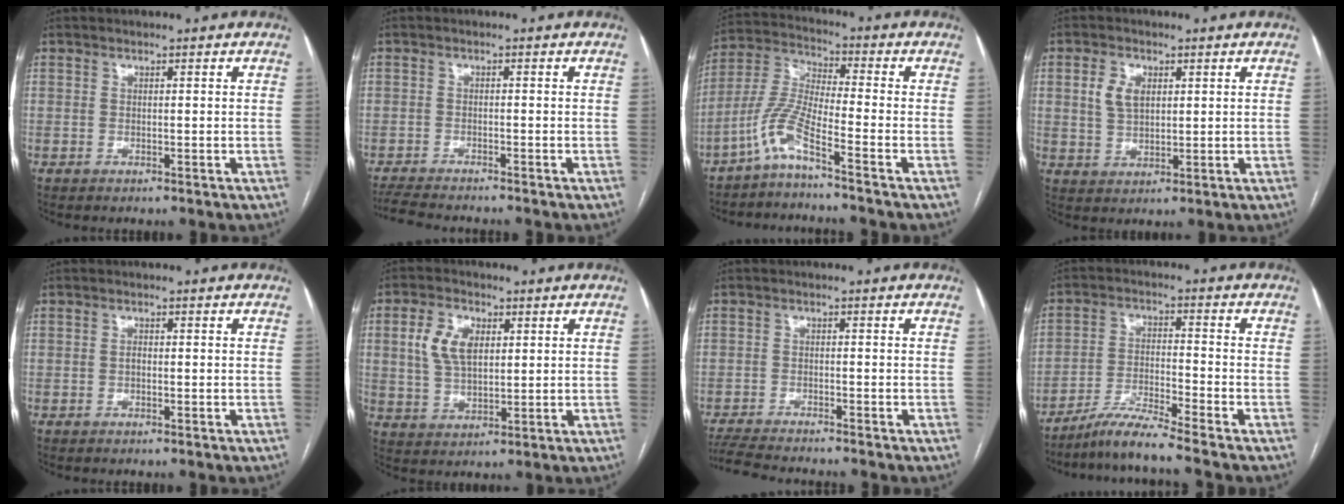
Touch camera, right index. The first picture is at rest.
{"total": 6.6, "force": [-6.2, 1.0, 2.2], "torque": [-0.033, -0.016, -0.102]}
{"total": 7.2, "force": [-4.9, -0.4, 5.2], "torque": [-0.128, -0.001, -0.108]}
{"total": 4.8, "force": [1.5, 3.0, 3.5], "torque": [-0.073, 0.008, 0.034]}
{"total": 0.6, "force": [-0.2, 0.3, 0.5], "torque": [-0.009, 0.002, -0.004]}
{"total": 7.5, "force": [2.1, 4.3, 5.8], "torque": [-0.127, 0.013, 0.046]}
{"total": 7.7, "force": [-7.2, 0.6, 2.6], "torque": [-0.039, -0.017, -0.121]}
{"total": 6.9, "force": [-6.2, -1.7, 2.6], "torque": [-0.051, -0.022, -0.119]}